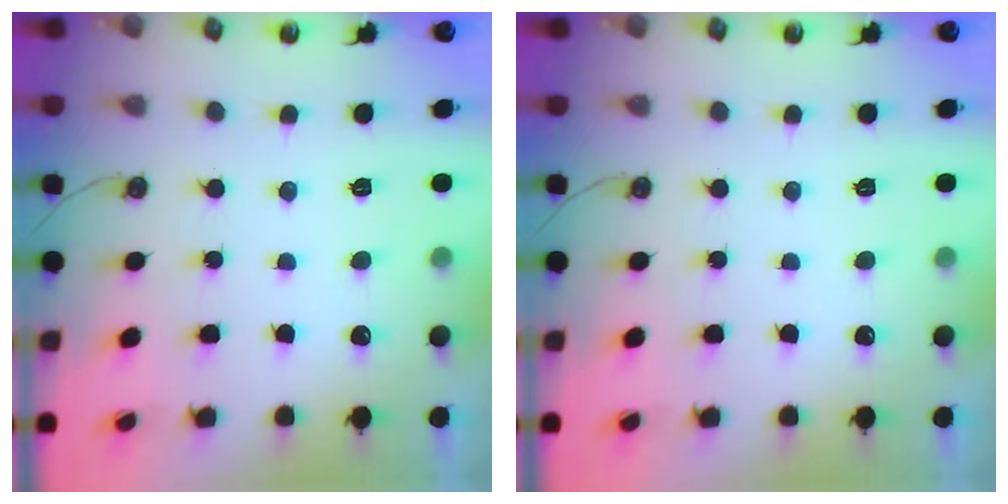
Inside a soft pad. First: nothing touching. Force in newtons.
{"total": 0.0}